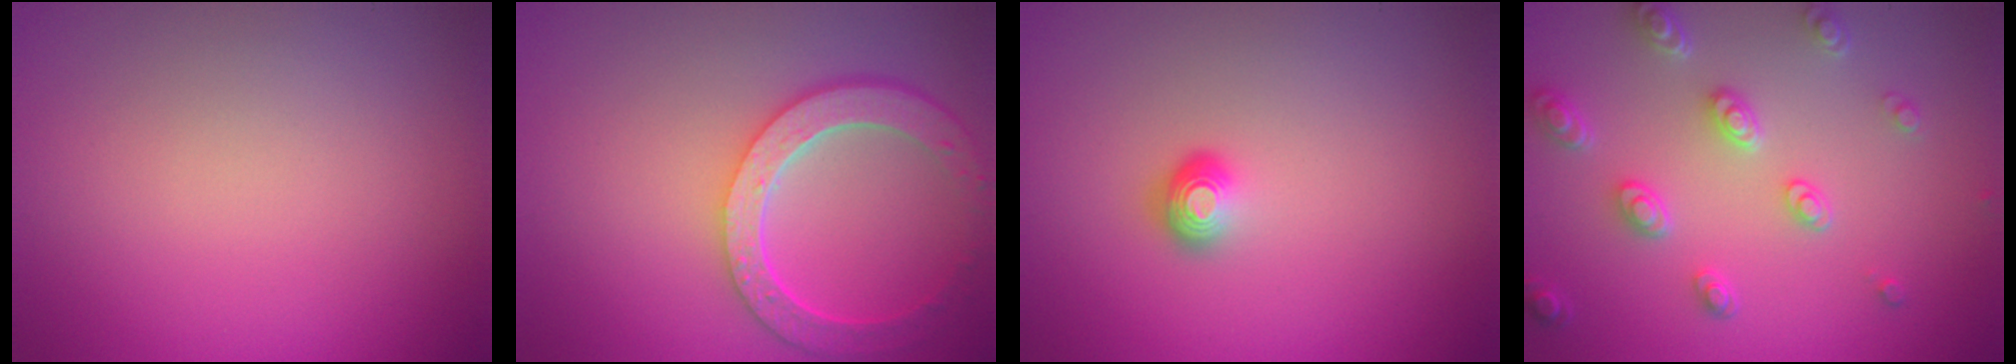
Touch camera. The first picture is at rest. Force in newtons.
{"total": 5.9, "press": 4.7, "slide": 3.6}
{"total": 1.9, "press": 1.3, "slide": 1.4}
{"total": 4.0, "press": 3.3, "slide": 2.2}